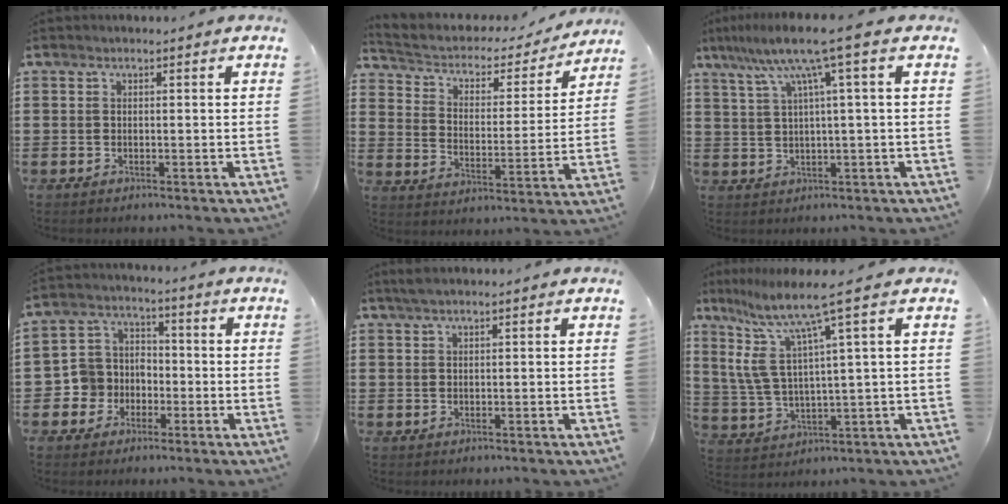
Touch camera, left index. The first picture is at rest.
{"total": 3.1, "force": [2.3, 1.8, 1.1], "torque": [-0.039, -0.018, 0.028]}
{"total": 8.5, "force": [3.7, -0.4, 7.7], "torque": [-0.156, -0.008, 0.057]}
{"total": 6.0, "force": [-2.2, 5.5, 0.6], "torque": [-0.053, 0.004, -0.051]}
{"total": 1.1, "force": [0.8, 0.0, 0.7], "torque": [-0.015, 0.001, 0.014]}
{"total": 9.4, "force": [5.3, 0.6, 7.7], "torque": [-0.194, -0.035, 0.078]}